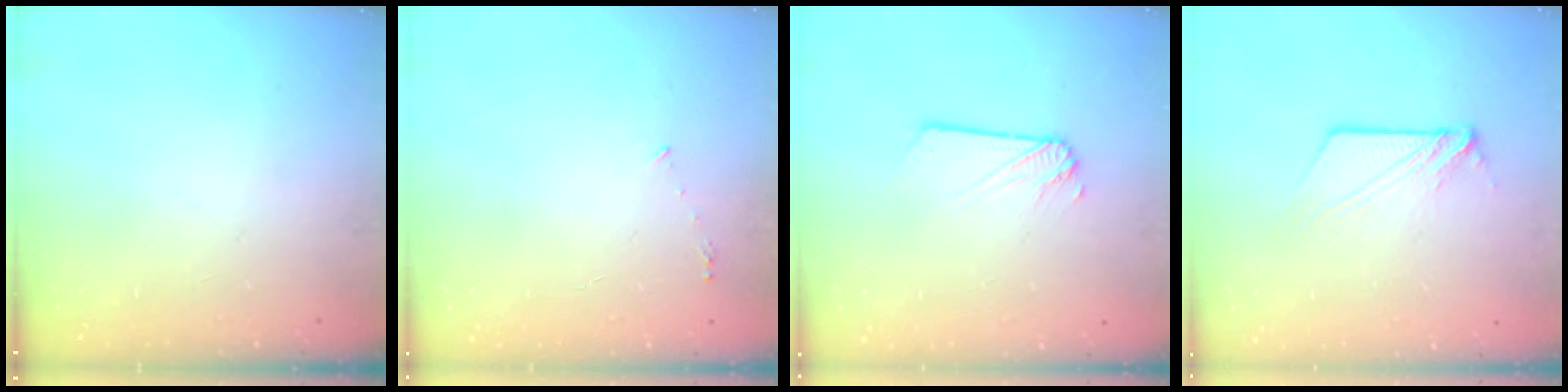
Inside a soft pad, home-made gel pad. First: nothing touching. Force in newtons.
{"total": 3.2, "press": 3.2, "slide": 0.2}
{"total": 1.9, "press": 1.9, "slide": 0.3}
{"total": 7.4, "press": 7.4, "slide": 0.5}